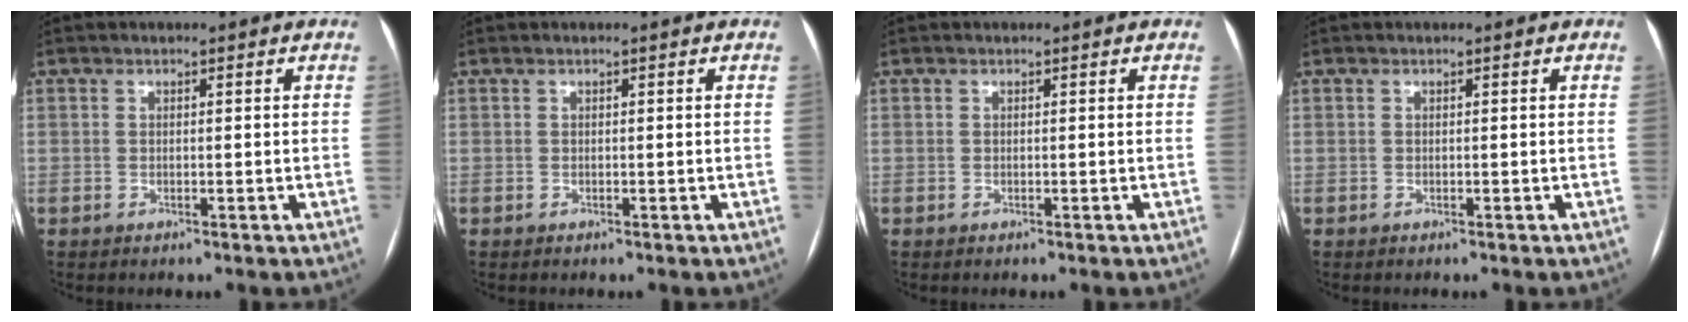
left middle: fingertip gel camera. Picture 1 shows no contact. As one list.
[{"total": 0.0}, {"total": 0.0}, {"total": 0.0}]